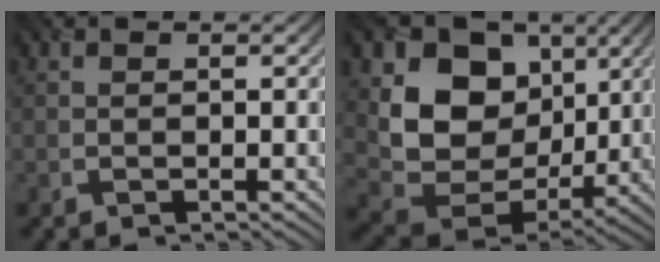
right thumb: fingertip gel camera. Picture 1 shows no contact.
{"total": 13.2, "force": [3.6, 10.2, 7.6], "torque": [-0.148, -0.005, 0.064]}